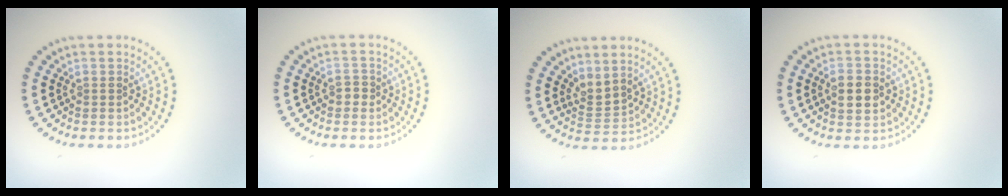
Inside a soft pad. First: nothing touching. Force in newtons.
{"total": 1.1, "press": 1.0, "slide": 0.4}
{"total": 2.1, "press": 1.4, "slide": 1.6}
{"total": 2.7, "press": 2.7, "slide": 0.1}